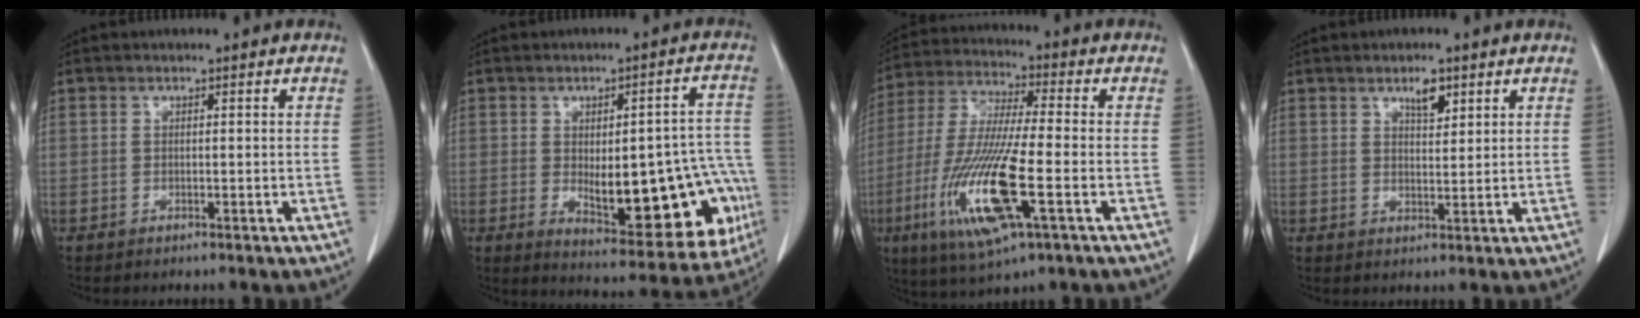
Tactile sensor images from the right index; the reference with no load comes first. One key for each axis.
{"total": 19.6, "fx": -3.9, "fy": 7.2, "fz": 17.8, "tx": -0.160, "ty": 0.027, "tz": -0.022}
{"total": 16.5, "fx": -5.3, "fy": 1.8, "fz": 15.6, "tx": -0.330, "ty": -0.026, "tz": -0.096}
{"total": 3.3, "fx": 2.0, "fy": 1.2, "fz": 2.3, "tx": -0.038, "ty": -0.002, "tz": 0.035}